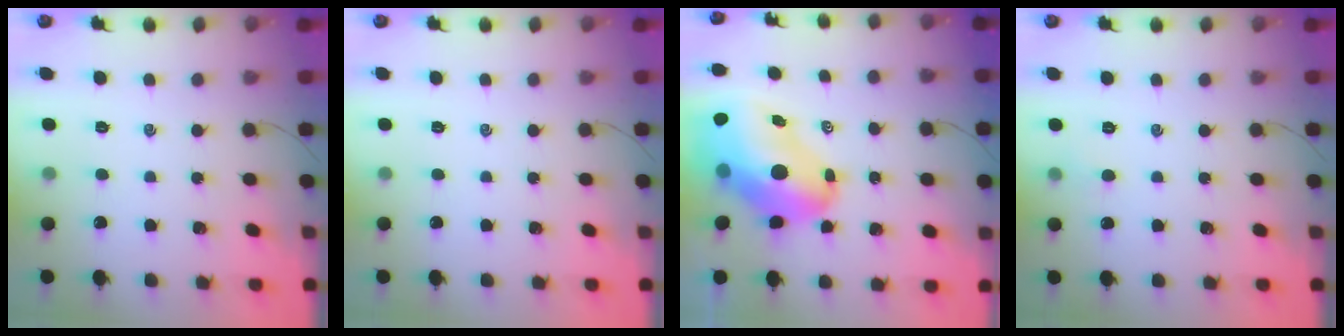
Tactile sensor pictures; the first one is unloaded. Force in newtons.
{"total": 0.0}
{"total": 18.9, "press": 18.1, "slide": 5.5}
{"total": 2.4, "press": 2.3, "slide": 0.7}